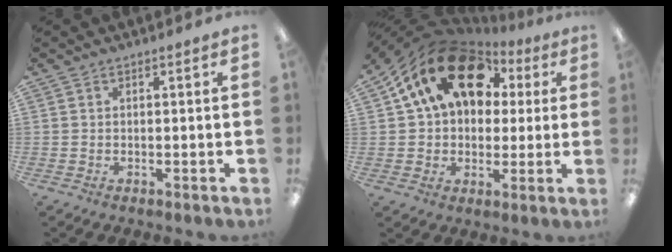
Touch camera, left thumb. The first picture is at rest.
{"total": 20.3, "force": [8.6, 14.1, 11.8], "torque": [-0.223, -0.027, 0.153]}